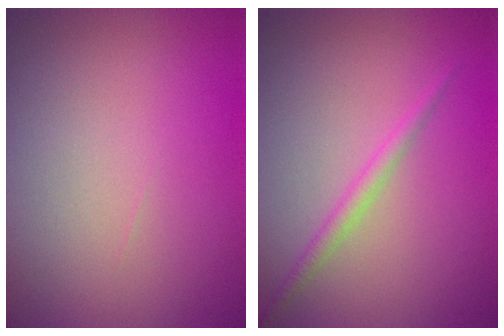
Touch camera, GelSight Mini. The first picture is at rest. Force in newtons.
{"total": 1.4, "press": 1.4, "slide": 0.1}